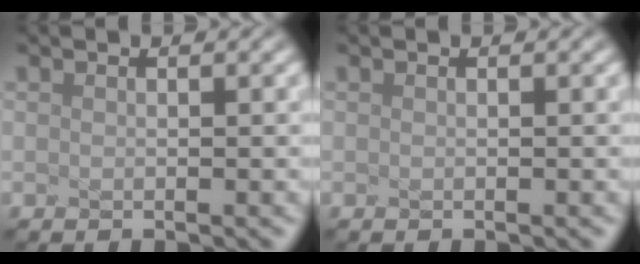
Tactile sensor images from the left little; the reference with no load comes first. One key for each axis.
{"total": 0.0}